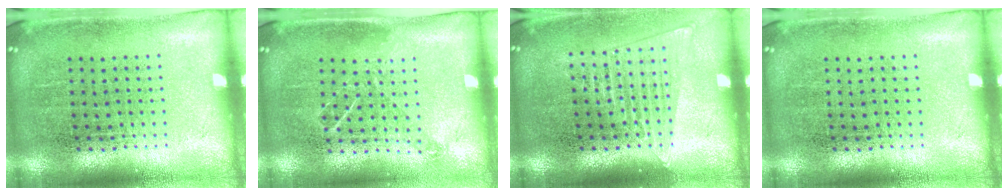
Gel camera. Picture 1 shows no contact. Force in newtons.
{"total": 0.8, "press": 0.8, "slide": 0.2}
{"total": 1.4, "press": 1.2, "slide": 0.5}
{"total": 0.0}